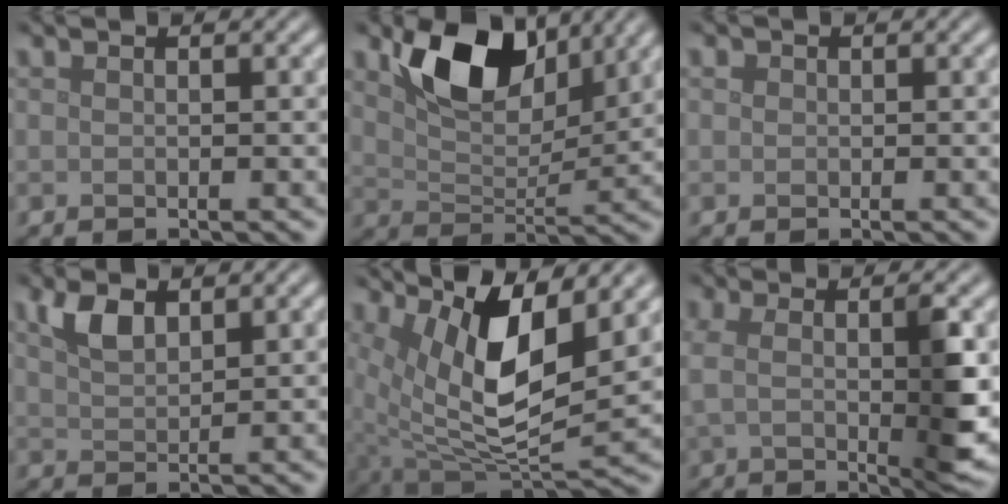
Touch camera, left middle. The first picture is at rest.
{"total": 8.1, "force": [4.5, 4.3, 5.2], "torque": [-0.091, -0.003, 0.077]}
{"total": 0.5, "force": [0.2, 0.5, 0.1], "torque": [0.001, 0.000, 0.001]}
{"total": 2.9, "force": [1.8, 1.3, 1.8], "torque": [-0.042, 0.005, 0.037]}
{"total": 10.1, "force": [4.5, 3.8, 8.2], "torque": [-0.162, -0.012, 0.089]}
{"total": 5.9, "force": [0.4, 1.6, 5.6], "torque": [-0.100, -0.002, 0.007]}